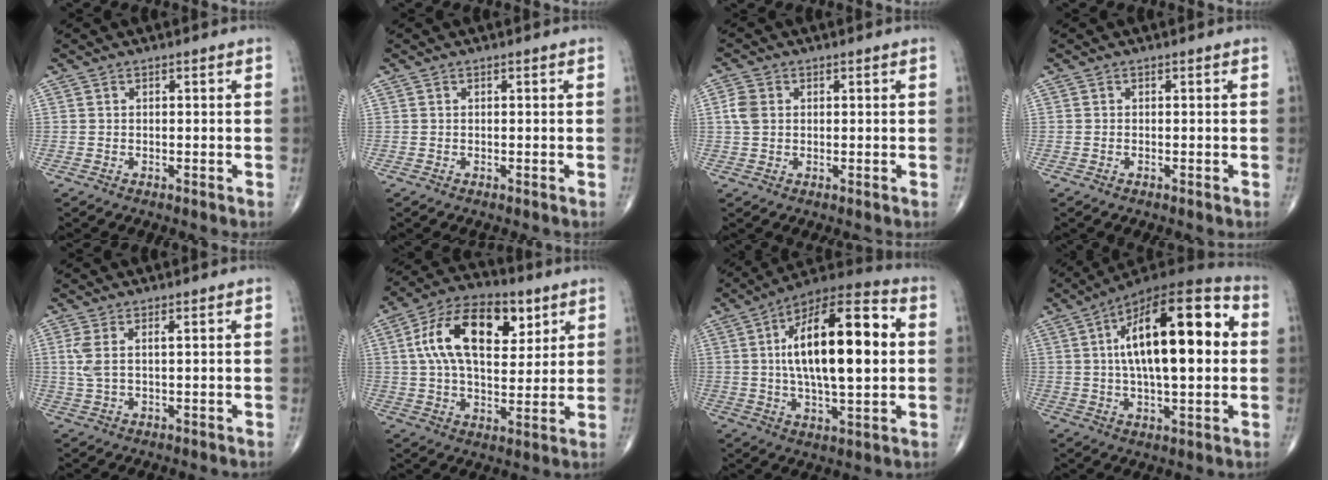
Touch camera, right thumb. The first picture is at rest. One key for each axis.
{"total": 0.0}
{"total": 3.4, "fx": 0.5, "fy": 2.7, "fz": 2.0, "tx": -0.043, "ty": 0.006, "tz": 0.008}
{"total": 0.0}
{"total": 3.5, "fx": 1.1, "fy": 1.0, "fz": 3.2, "tx": -0.087, "ty": 0.003, "tz": 0.029}
{"total": 18.5, "fx": 6.2, "fy": 10.1, "fz": 14.2, "tx": -0.220, "ty": -0.002, "tz": 0.102}
{"total": 22.1, "fx": 2.7, "fy": 8.3, "fz": 20.3, "tx": -0.320, "ty": 0.019, "tz": 0.035}
{"total": 23.4, "fx": 3.6, "fy": 9.0, "fz": 21.3, "tx": -0.332, "ty": 0.019, "tz": 0.045}